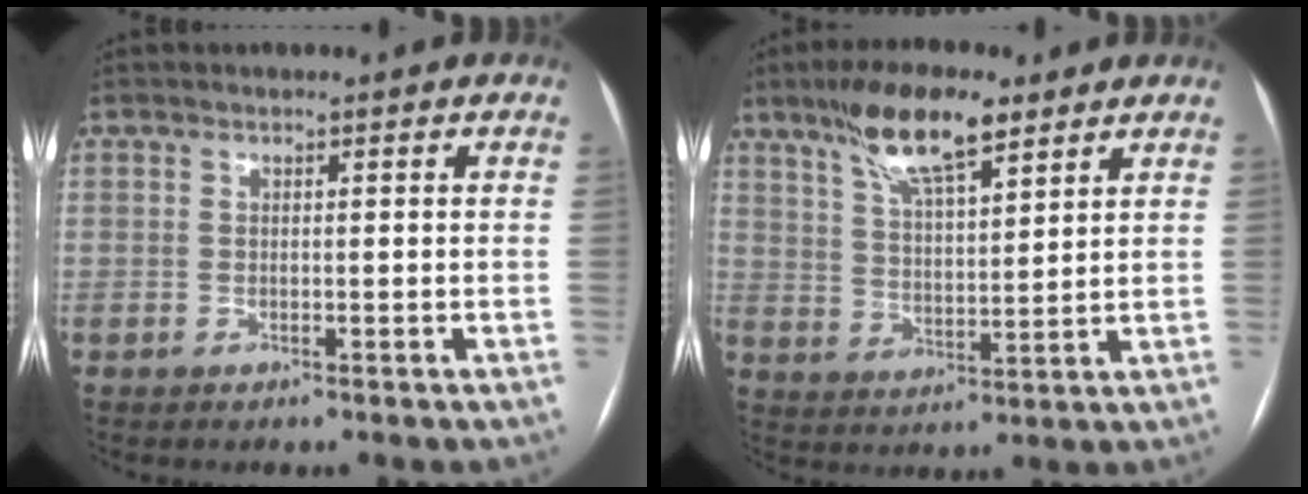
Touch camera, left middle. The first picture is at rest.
{"total": 11.2, "force": [7.6, 2.6, 7.8], "torque": [-0.147, 0.012, 0.138]}